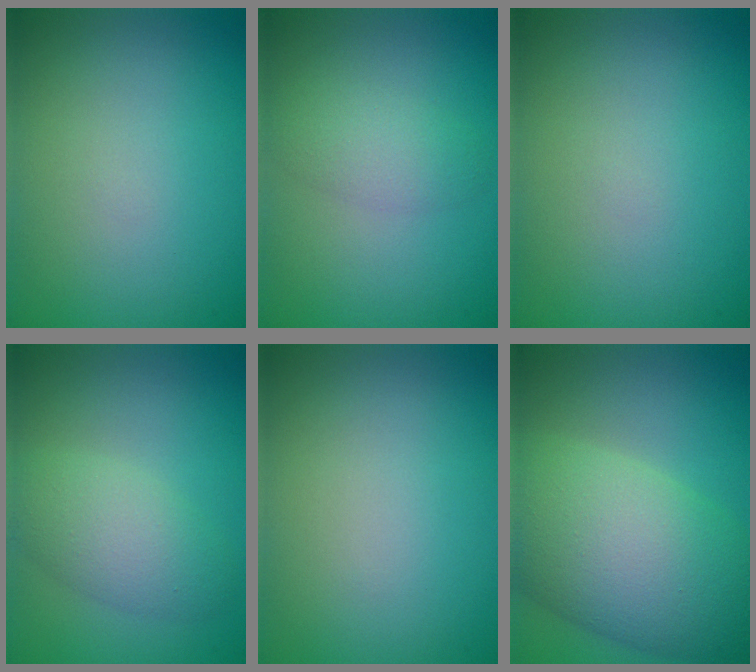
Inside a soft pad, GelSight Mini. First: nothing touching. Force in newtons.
{"total": 2.4, "press": 2.4, "slide": 0.1}
{"total": 0.0}
{"total": 3.7, "press": 3.7, "slide": 0.1}
{"total": 0.0}
{"total": 11.0, "press": 10.9, "slide": 0.4}